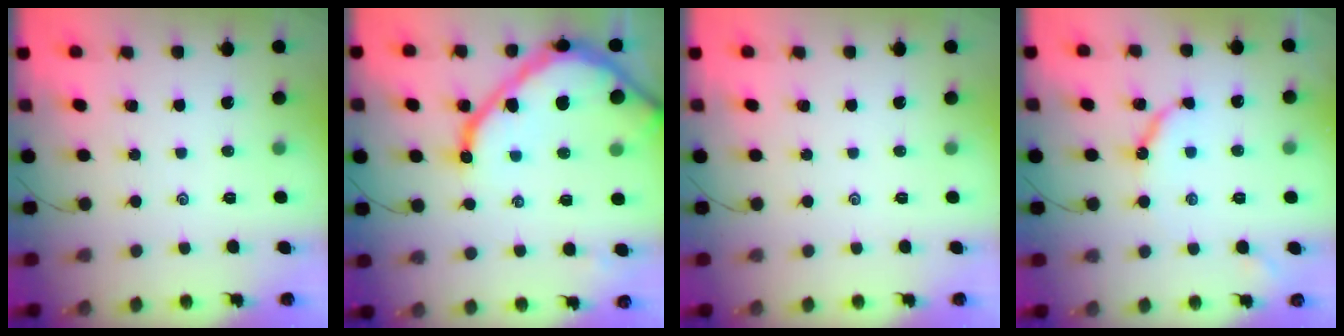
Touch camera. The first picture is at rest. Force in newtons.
{"total": 19.3, "press": 19.2, "slide": 2.0}
{"total": 0.0}
{"total": 7.3, "press": 7.3, "slide": 0.7}